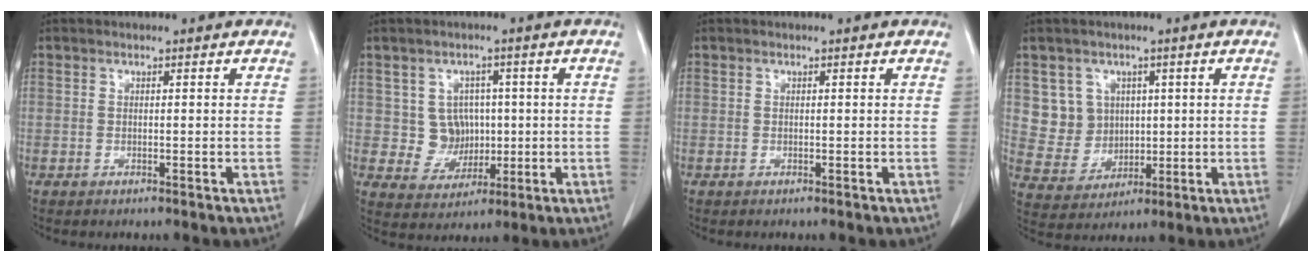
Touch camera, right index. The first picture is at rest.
{"total": 5.6, "force": [0.6, 5.2, 1.8], "torque": [-0.024, 0.011, 0.020]}
{"total": 0.0}
{"total": 6.6, "force": [2.1, 6.2, 1.0], "torque": [-0.021, 0.018, 0.050]}